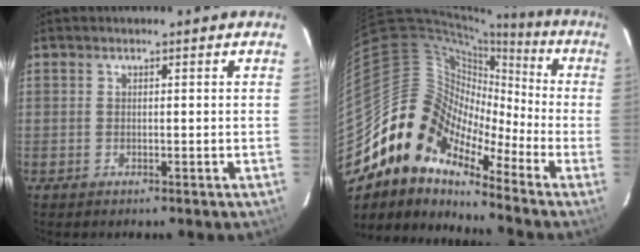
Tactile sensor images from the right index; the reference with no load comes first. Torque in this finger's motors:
{"motor_torque": [0.37, -0.14, 0.12, -0.21]}